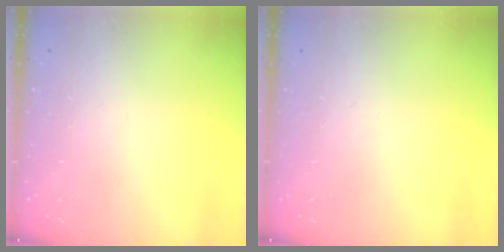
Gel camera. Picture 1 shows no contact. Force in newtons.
{"total": 0.0}